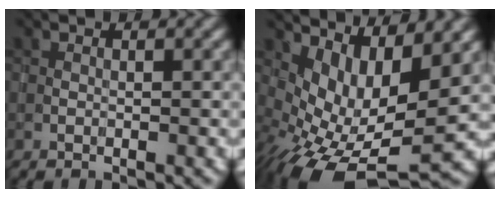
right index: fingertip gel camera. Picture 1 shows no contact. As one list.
[{"total": 8.2, "force": [0.4, 4.1, 7.0], "torque": [-0.128, -0.018, 0.018]}]